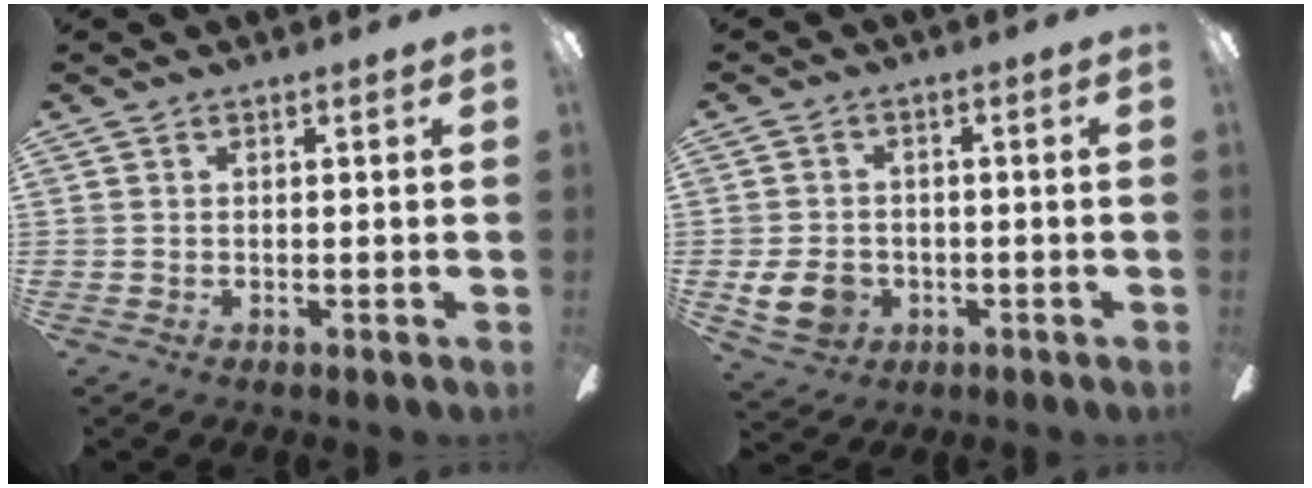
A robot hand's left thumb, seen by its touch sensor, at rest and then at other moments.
{"total": 8.0, "force": [-1.8, 6.4, 4.4], "torque": [-0.099, 0.007, -0.036]}